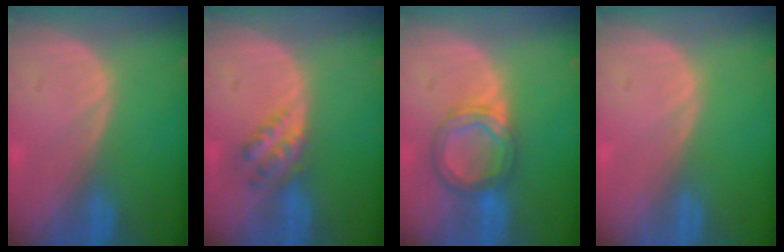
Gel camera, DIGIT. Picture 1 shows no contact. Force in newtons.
{"total": 4.5, "press": 3.9, "slide": 2.2}
{"total": 6.3, "press": 5.9, "slide": 2.3}
{"total": 0.0}